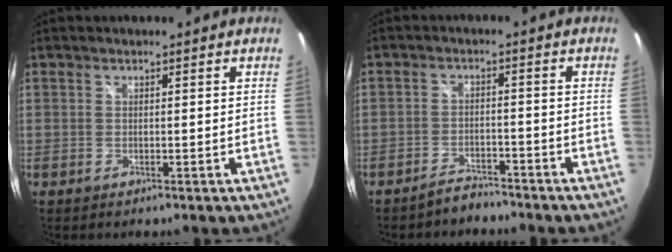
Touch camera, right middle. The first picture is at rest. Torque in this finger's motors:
{"motor_torque": [0.26, -0.49, -0.08, -0.03]}